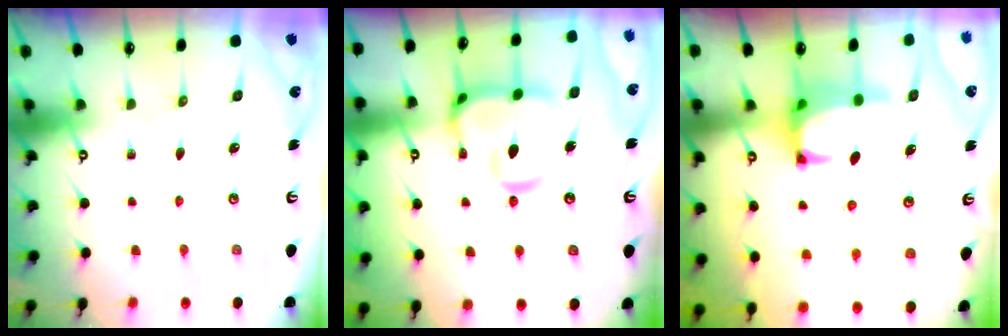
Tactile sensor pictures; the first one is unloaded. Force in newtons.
{"total": 7.0, "press": 6.8, "slide": 1.3}
{"total": 1.3, "press": 0.8, "slide": 1.0}